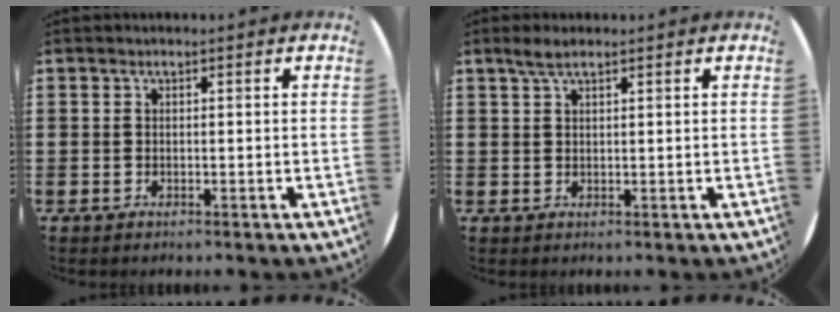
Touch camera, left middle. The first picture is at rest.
{"total": 2.1, "force": [1.6, 0.4, 1.3], "torque": [-0.027, 0.004, 0.028]}